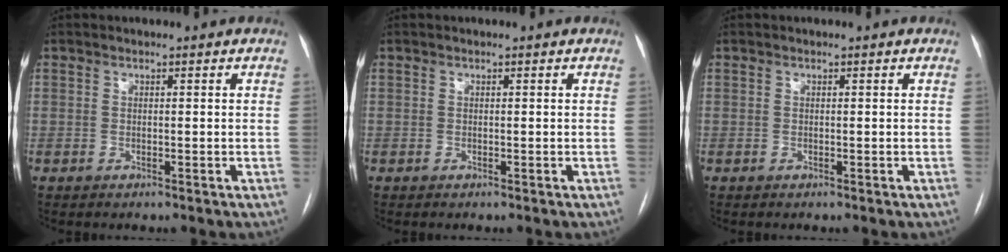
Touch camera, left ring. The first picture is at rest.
{"total": 0.0}
{"total": 0.0}